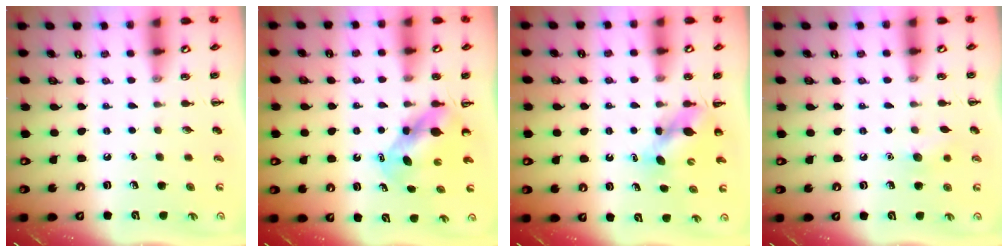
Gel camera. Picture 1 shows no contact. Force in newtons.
{"total": 5.5, "press": 5.4, "slide": 0.7}
{"total": 5.2, "press": 5.1, "slide": 0.7}
{"total": 6.7, "press": 6.5, "slide": 1.7}